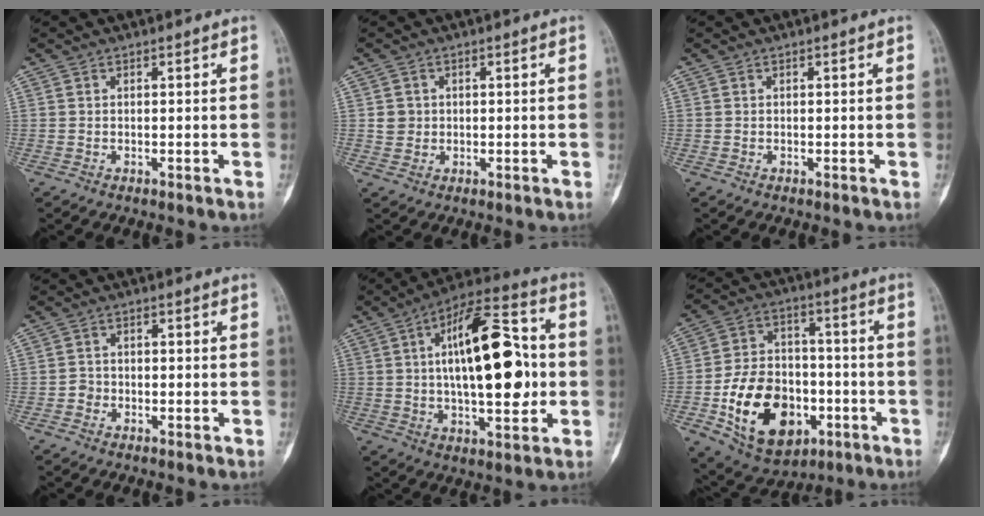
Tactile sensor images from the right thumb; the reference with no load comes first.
{"total": 2.4, "force": [0.3, 2.3, 0.6], "torque": [0.002, 0.003, 0.007]}
{"total": 0.0}
{"total": 2.0, "force": [-0.7, 1.8, 0.7], "torque": [0.003, 0.008, -0.018]}
{"total": 22.2, "force": [1.6, 9.5, 20.0], "torque": [-0.296, 0.018, 0.019]}
{"total": 20.2, "force": [-6.1, 13.9, 13.3], "torque": [-0.185, 0.033, -0.086]}